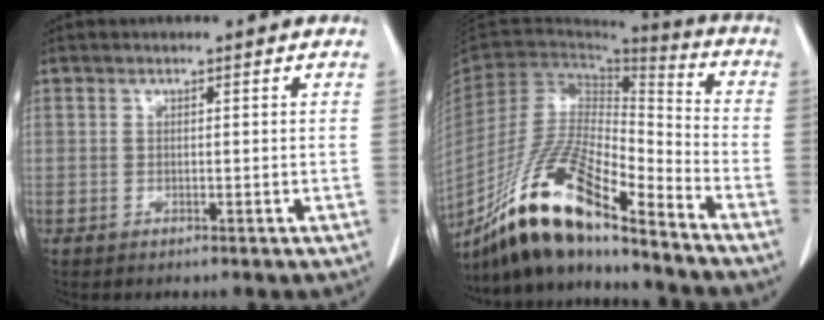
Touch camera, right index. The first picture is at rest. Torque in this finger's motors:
{"motor_torque": [1.07, -1.07, 0.86, 0.21]}